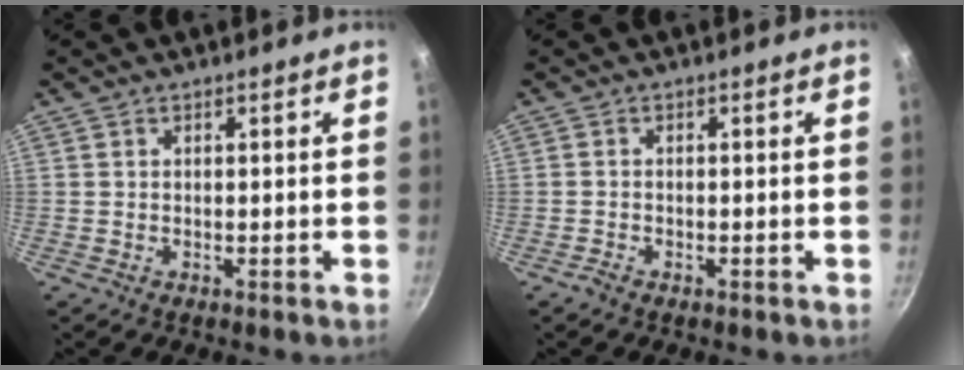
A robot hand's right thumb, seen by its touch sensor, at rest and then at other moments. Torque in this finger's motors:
{"motor_torque": [0.10, -0.22, 0.27, -0.05, 0.00]}